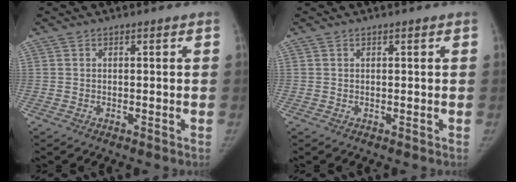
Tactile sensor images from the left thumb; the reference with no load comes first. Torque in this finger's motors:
{"motor_torque": [-0.23, -0.02, -0.03, -0.48, -0.06]}